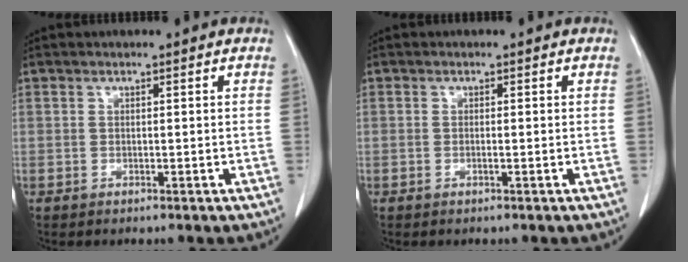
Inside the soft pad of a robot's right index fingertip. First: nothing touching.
{"total": 0.5, "force": [-0.1, 0.0, 0.5], "torque": [-0.010, 0.000, -0.001]}